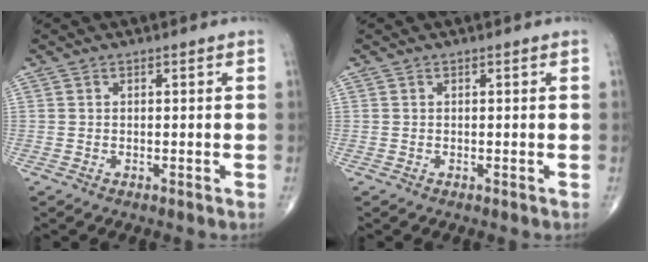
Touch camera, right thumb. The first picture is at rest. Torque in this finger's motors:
{"motor_torque": [0.00, 0.00, -0.02, -0.02, 0.02]}